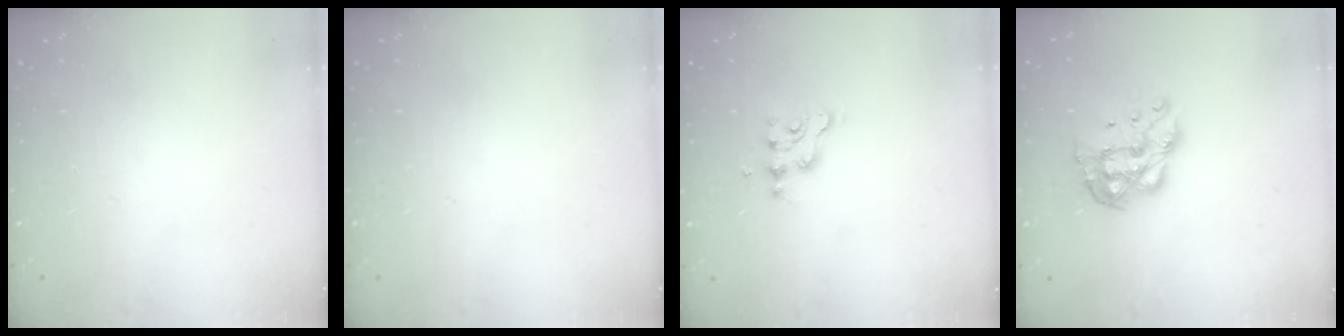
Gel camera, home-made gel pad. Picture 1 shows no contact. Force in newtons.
{"total": 0.0}
{"total": 2.3, "press": 2.3, "slide": 0.3}
{"total": 8.7, "press": 8.7, "slide": 0.8}